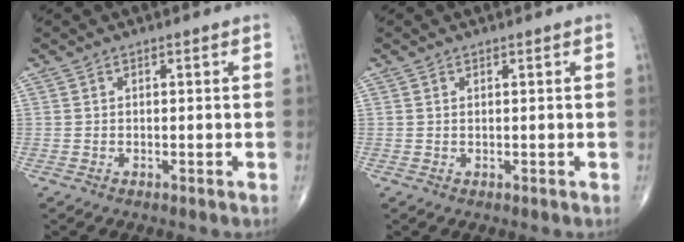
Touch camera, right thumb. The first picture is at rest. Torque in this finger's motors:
{"motor_torque": [-0.22, 0.00, 0.26, 0.20, -0.01]}